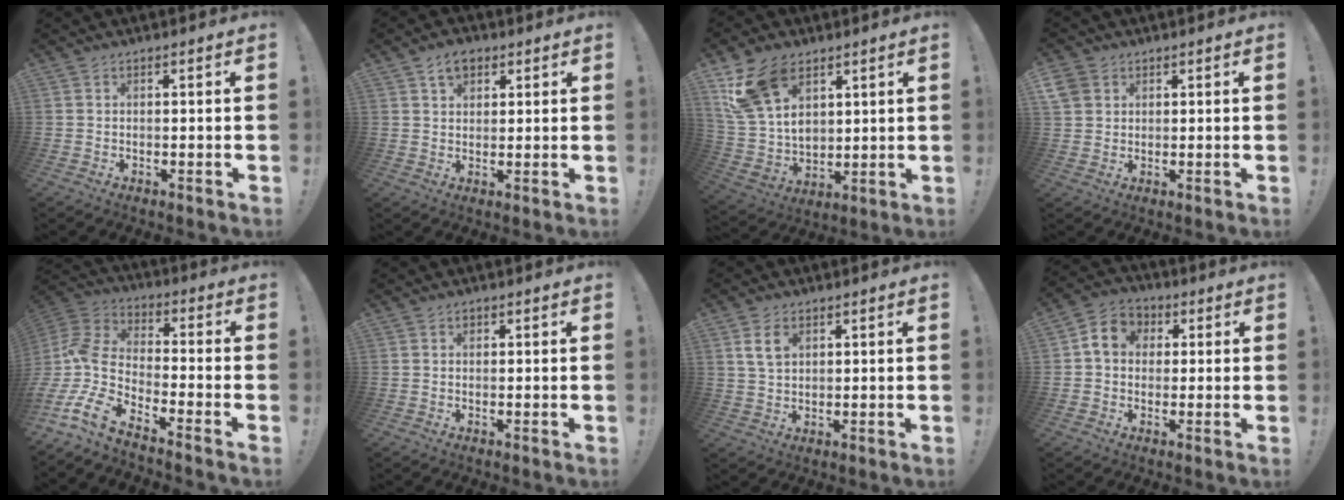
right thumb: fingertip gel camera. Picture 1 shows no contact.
{"total": 5.6, "force": [3.2, 3.8, 2.6], "torque": [-0.038, -0.005, 0.058]}
{"total": 16.7, "force": [8.4, 11.0, 9.4], "torque": [-0.195, -0.041, 0.161]}
{"total": 4.6, "force": [2.3, 3.7, 1.5], "torque": [-0.022, -0.007, 0.045]}
{"total": 11.7, "force": [-7.1, 5.5, 7.5], "torque": [-0.168, 0.029, -0.130]}
{"total": 0.7, "force": [0.1, 0.7, 0.1], "torque": [0.000, 0.002, 0.002]}
{"total": 5.6, "force": [2.3, 3.7, 3.5], "torque": [-0.059, 0.001, 0.043]}
{"total": 7.9, "force": [1.3, 6.8, 3.8], "torque": [-0.058, 0.015, 0.029]}